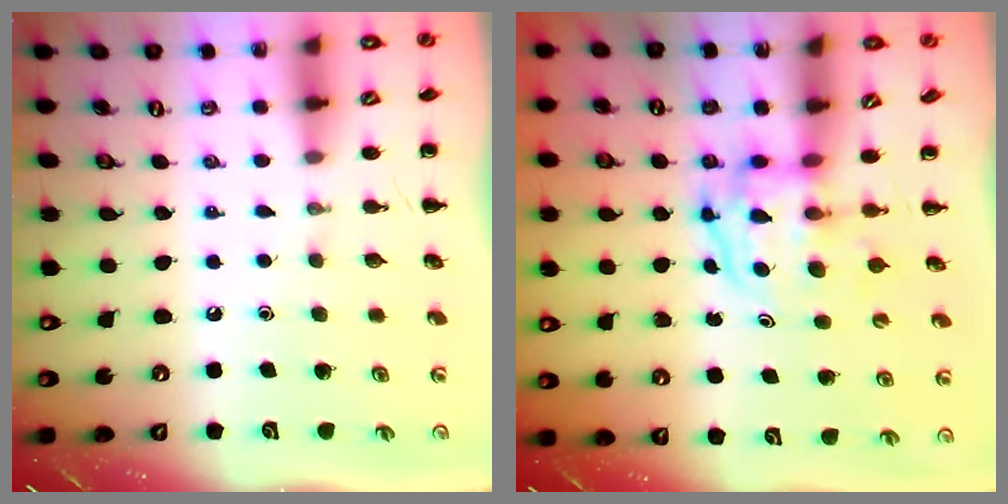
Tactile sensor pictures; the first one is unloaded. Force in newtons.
{"total": 3.9, "press": 3.8, "slide": 0.6}